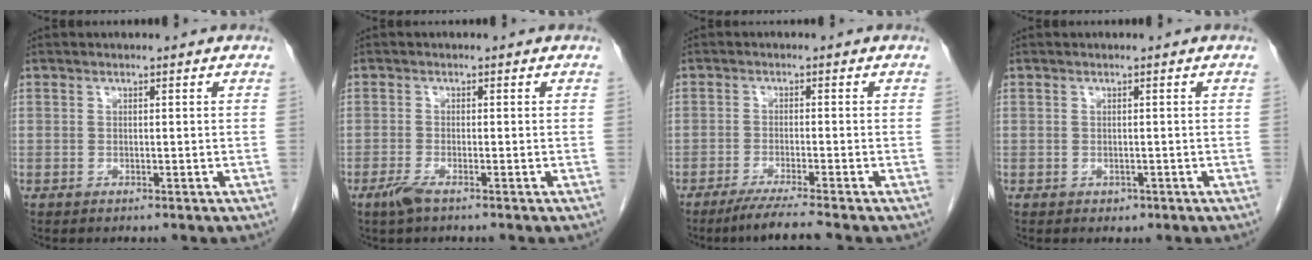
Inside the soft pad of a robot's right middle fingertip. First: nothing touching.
{"total": 2.2, "force": [-1.5, 0.4, 1.6], "torque": [-0.039, -0.005, -0.033]}
{"total": 5.4, "force": [-4.3, -1.0, 3.0], "torque": [-0.049, -0.018, -0.077]}
{"total": 0.9, "force": [-0.4, 0.7, 0.3], "torque": [-0.006, 0.001, -0.001]}